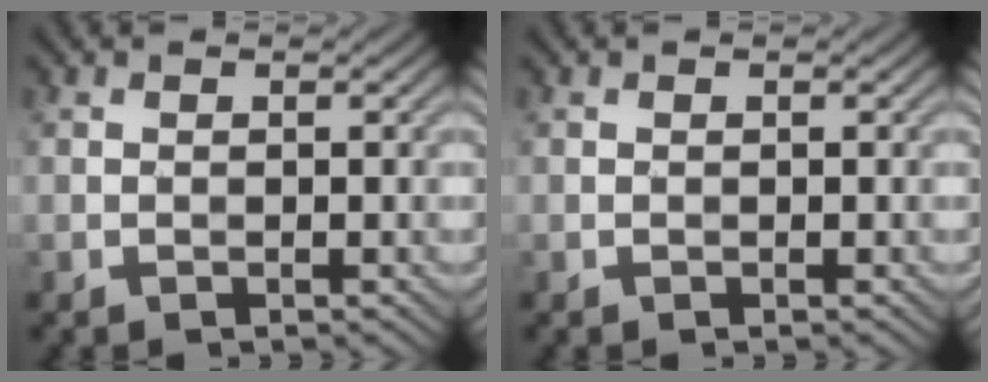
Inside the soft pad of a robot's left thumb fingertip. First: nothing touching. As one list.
[{"total": 0.0}]